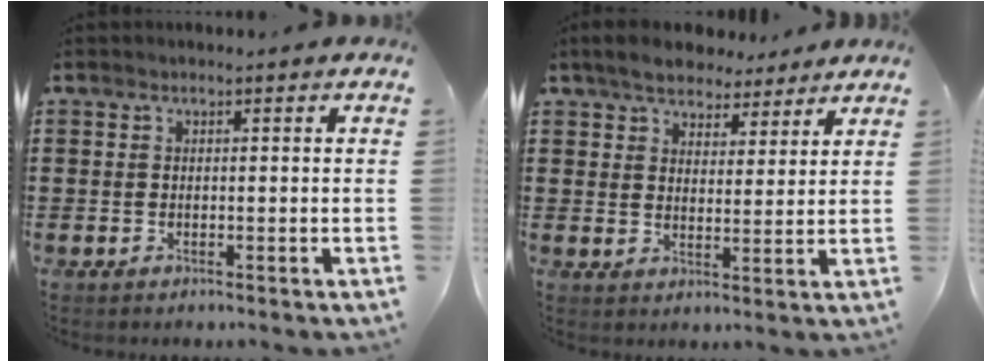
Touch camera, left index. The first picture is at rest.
{"total": 5.4, "force": [4.9, 1.9, 1.1], "torque": [-0.042, -0.003, 0.092]}